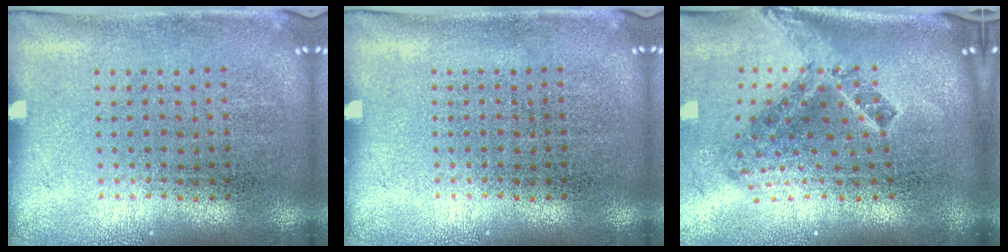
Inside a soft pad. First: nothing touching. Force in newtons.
{"total": 0.0}
{"total": 2.4, "press": 1.5, "slide": 1.9}